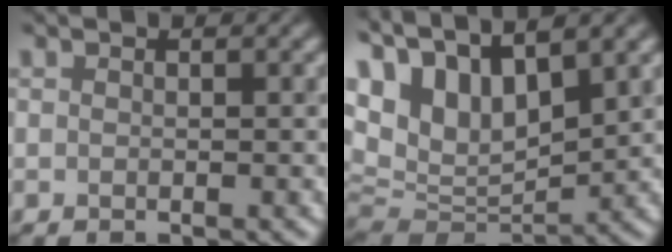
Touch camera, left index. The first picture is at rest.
{"total": 13.4, "force": [6.8, 6.3, 9.6], "torque": [-0.214, 0.028, 0.119]}